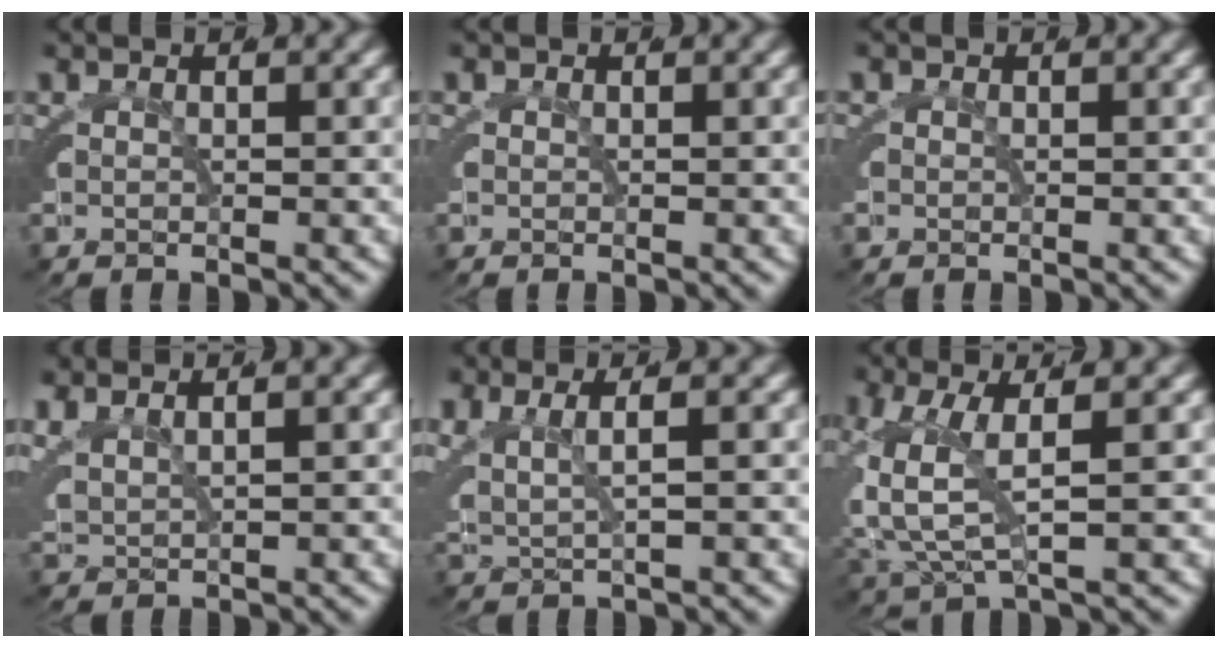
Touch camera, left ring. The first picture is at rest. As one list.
[{"total": 0.6, "force": [-0.1, 0.6, 0.0], "torque": [0.002, -0.004, 0.000]}, {"total": 0.9, "force": [-0.1, 0.9, 0.0], "torque": [0.000, -0.006, 0.000]}, {"total": 4.3, "force": [1.1, 3.5, 2.2], "torque": [-0.078, -0.013, 0.024]}, {"total": 3.3, "force": [0.9, 2.1, 2.4], "torque": [-0.064, -0.007, 0.022]}, {"total": 4.7, "force": [0.7, 2.6, 3.9], "torque": [-0.086, 0.000, 0.014]}]